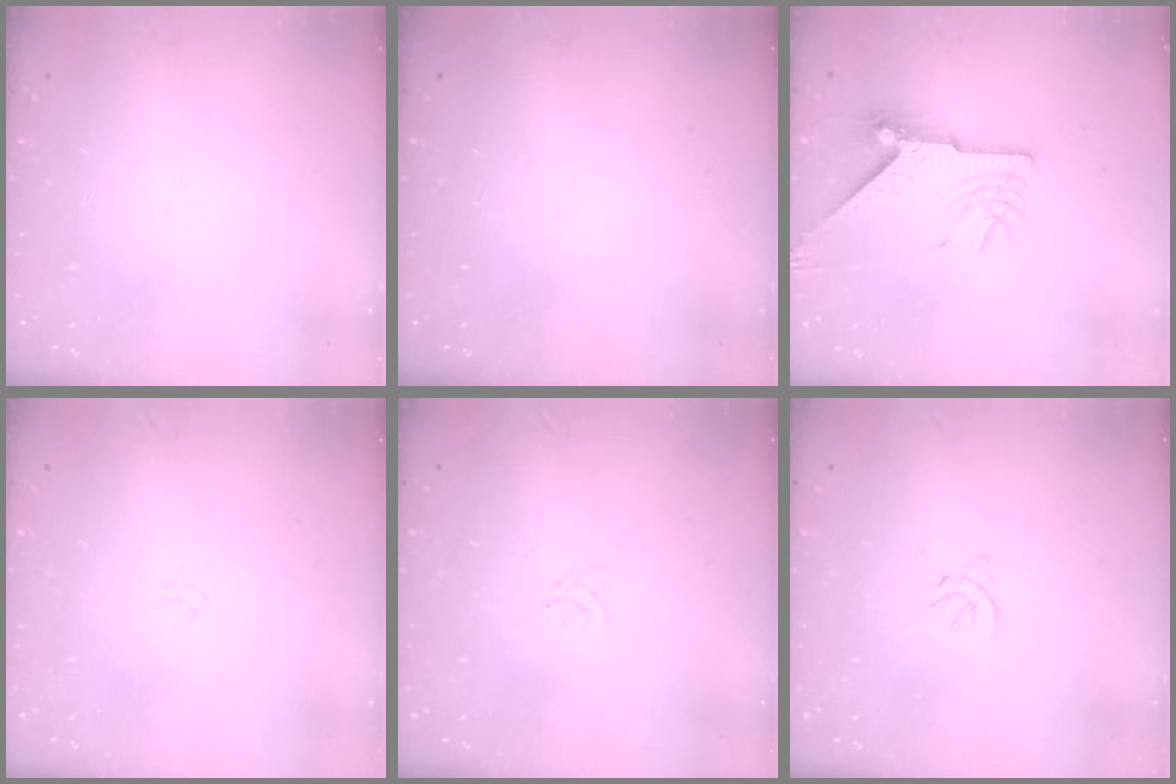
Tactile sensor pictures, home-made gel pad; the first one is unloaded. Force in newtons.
{"total": 0.0}
{"total": 11.2, "press": 11.2, "slide": 1.0}
{"total": 1.3, "press": 1.3, "slide": 0.4}
{"total": 0.0}
{"total": 3.2, "press": 3.1, "slide": 0.7}